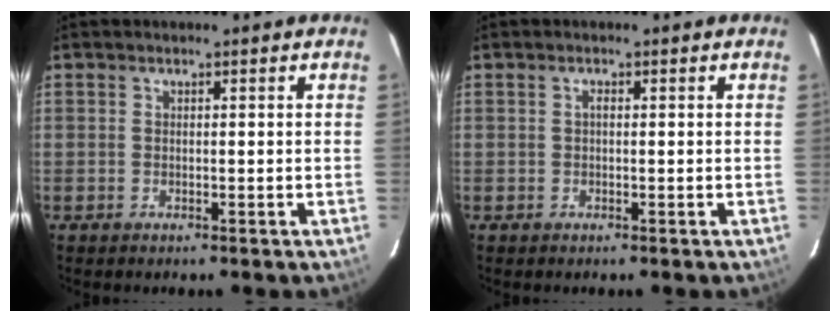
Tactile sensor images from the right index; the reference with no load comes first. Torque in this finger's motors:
{"motor_torque": [0.28, -0.14, 0.10, 0.03]}